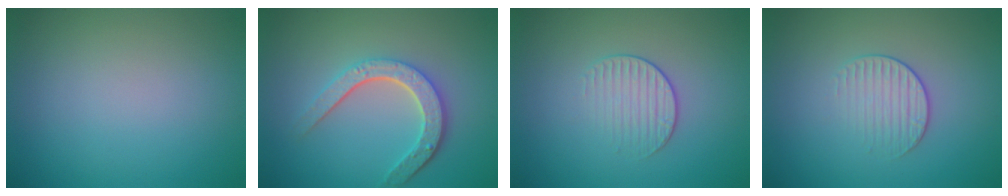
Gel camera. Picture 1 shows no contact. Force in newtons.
{"total": 4.5, "press": 3.5, "slide": 2.9}
{"total": 1.7, "press": 1.1, "slide": 1.3}
{"total": 1.7, "press": 1.1, "slide": 1.3}